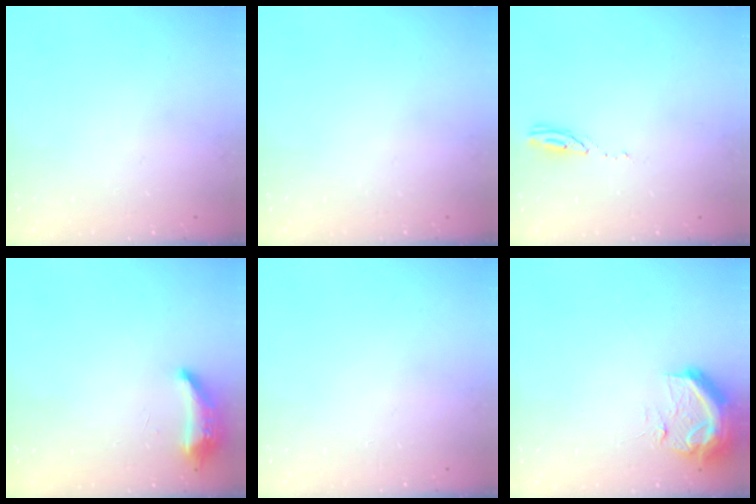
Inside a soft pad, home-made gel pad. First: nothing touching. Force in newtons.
{"total": 0.0}
{"total": 3.4, "press": 3.3, "slide": 0.3}
{"total": 8.5, "press": 8.4, "slide": 1.6}
{"total": 0.0}
{"total": 14.4, "press": 11.8, "slide": 8.4}